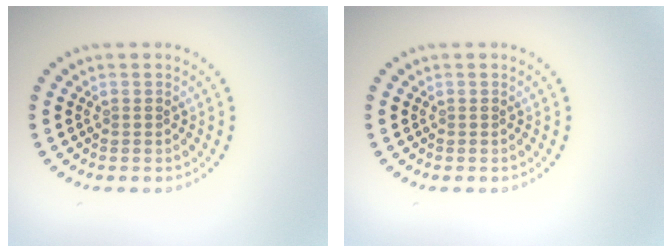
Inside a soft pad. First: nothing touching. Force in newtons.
{"total": 0.0}